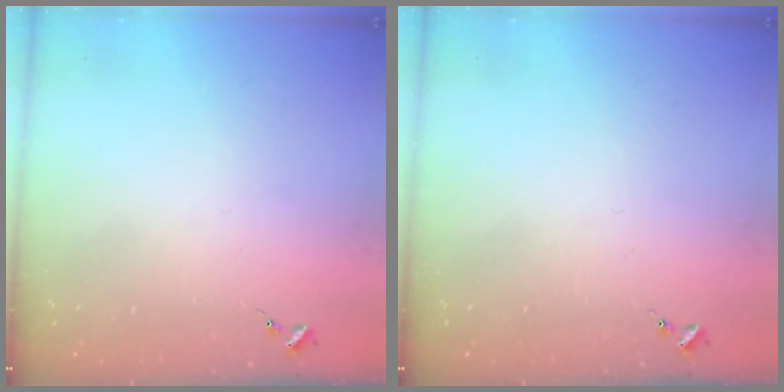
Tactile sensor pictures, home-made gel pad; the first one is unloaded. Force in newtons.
{"total": 0.0}